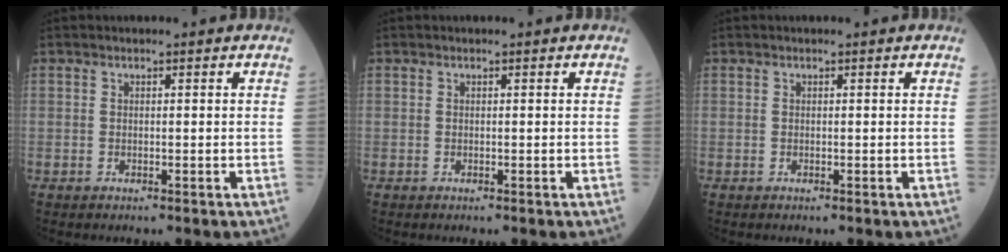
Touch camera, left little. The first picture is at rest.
{"total": 0.0}
{"total": 0.0}